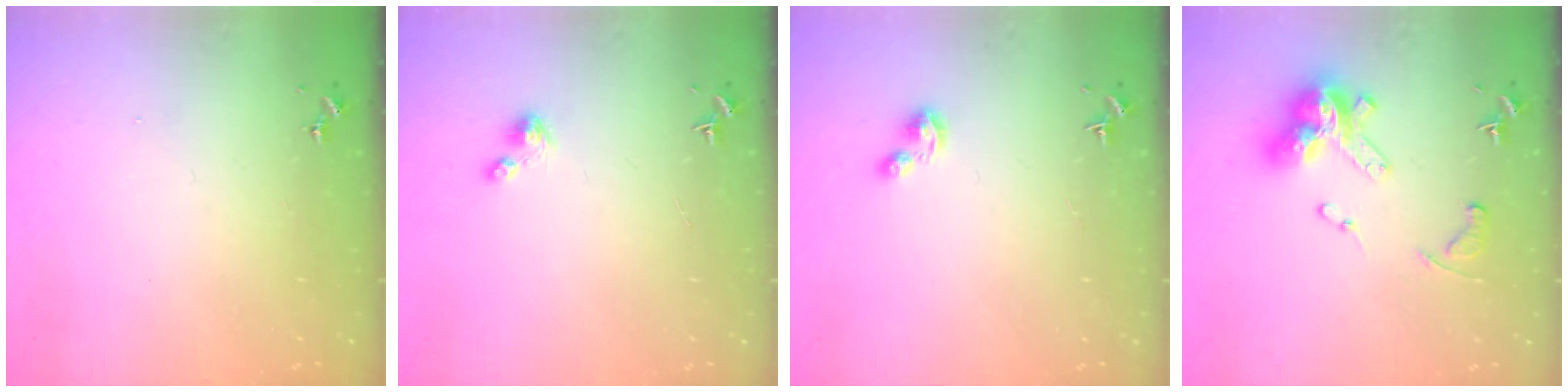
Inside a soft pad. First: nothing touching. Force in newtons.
{"total": 3.0, "press": 3.0, "slide": 0.2}
{"total": 3.4, "press": 3.4, "slide": 0.3}
{"total": 16.5, "press": 16.4, "slide": 1.5}